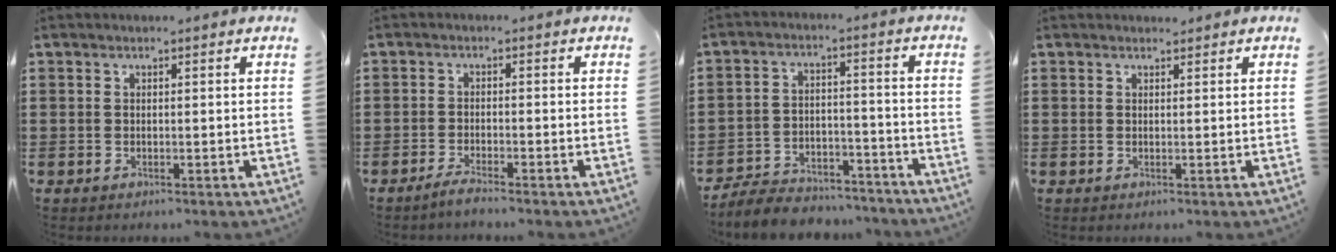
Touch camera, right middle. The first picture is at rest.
{"total": 2.0, "force": [-1.7, -0.2, 1.1], "torque": [-0.018, -0.002, -0.030]}
{"total": 6.3, "force": [-6.1, 1.2, 1.2], "torque": [-0.028, 0.010, -0.121]}
{"total": 0.8, "force": [0.6, 0.4, -0.1], "torque": [0.008, -0.003, 0.011]}